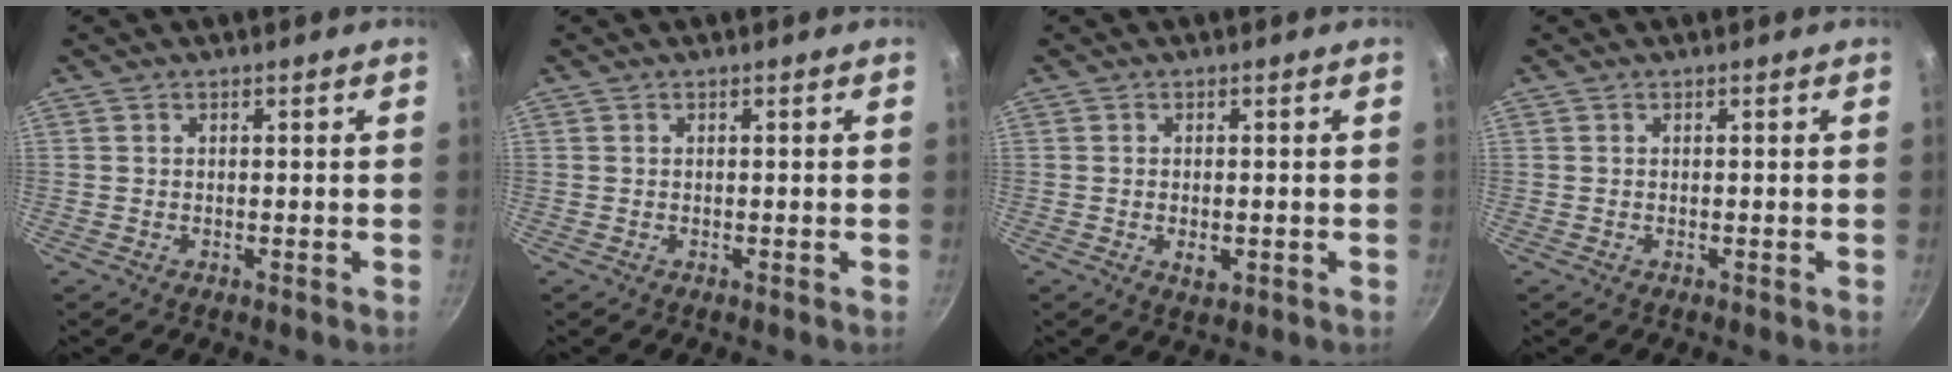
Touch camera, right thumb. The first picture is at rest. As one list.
[{"total": 0.0}, {"total": 2.7, "force": [-0.6, 1.6, 2.2], "torque": [-0.036, -0.005, -0.007]}, {"total": 0.0}]